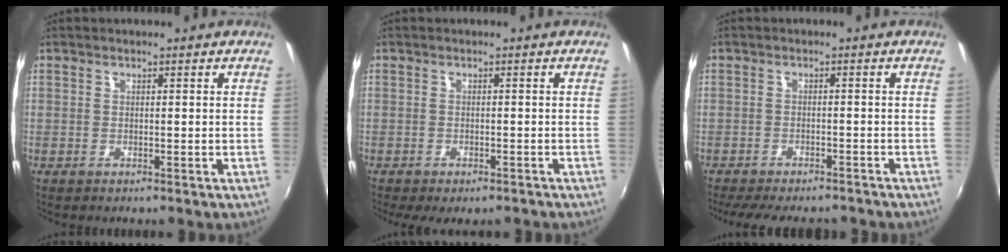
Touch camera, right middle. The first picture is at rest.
{"total": 5.5, "force": [-4.2, 2.0, 3.0], "torque": [-0.068, -0.026, -0.061]}
{"total": 11.6, "force": [-9.9, 3.5, 5.1], "torque": [-0.116, -0.018, -0.143]}